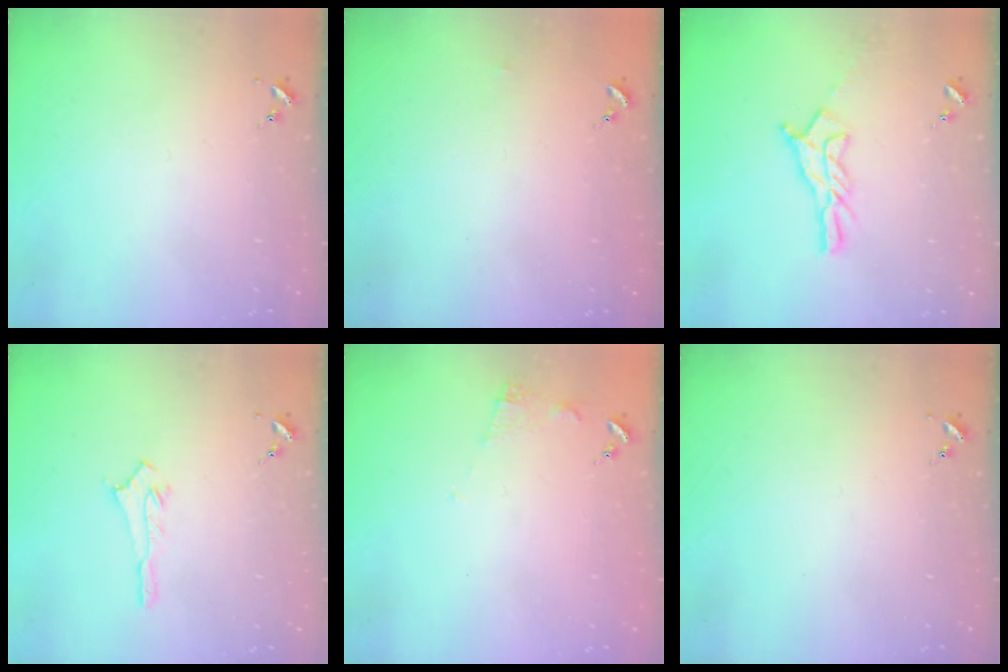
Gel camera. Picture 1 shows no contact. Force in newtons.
{"total": 3.2, "press": 3.2, "slide": 0.4}
{"total": 11.2, "press": 11.1, "slide": 0.7}
{"total": 2.9, "press": 2.9, "slide": 0.2}
{"total": 6.7, "press": 6.7, "slide": 0.5}
{"total": 0.0}